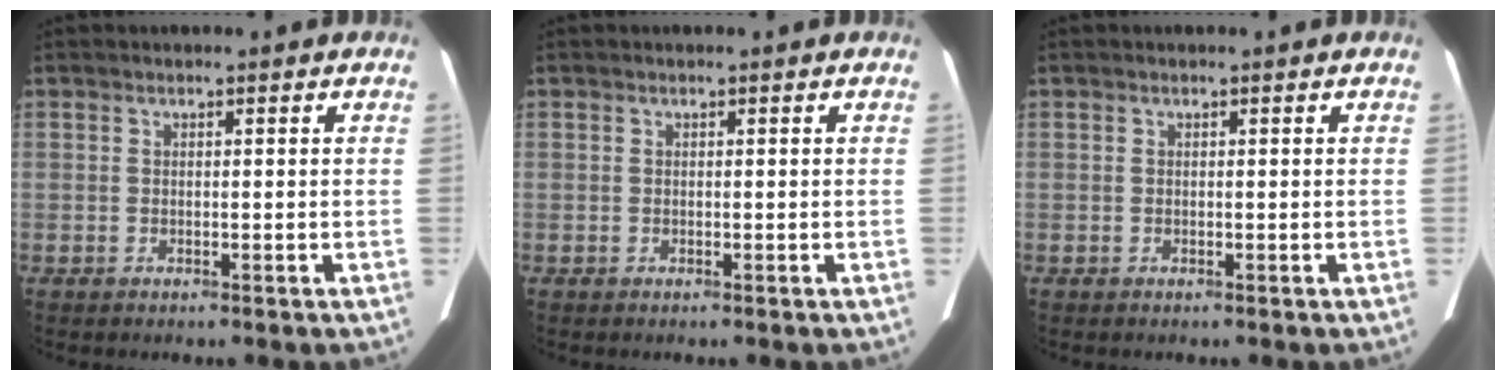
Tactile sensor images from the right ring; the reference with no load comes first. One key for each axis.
{"total": 0.0}
{"total": 0.0}